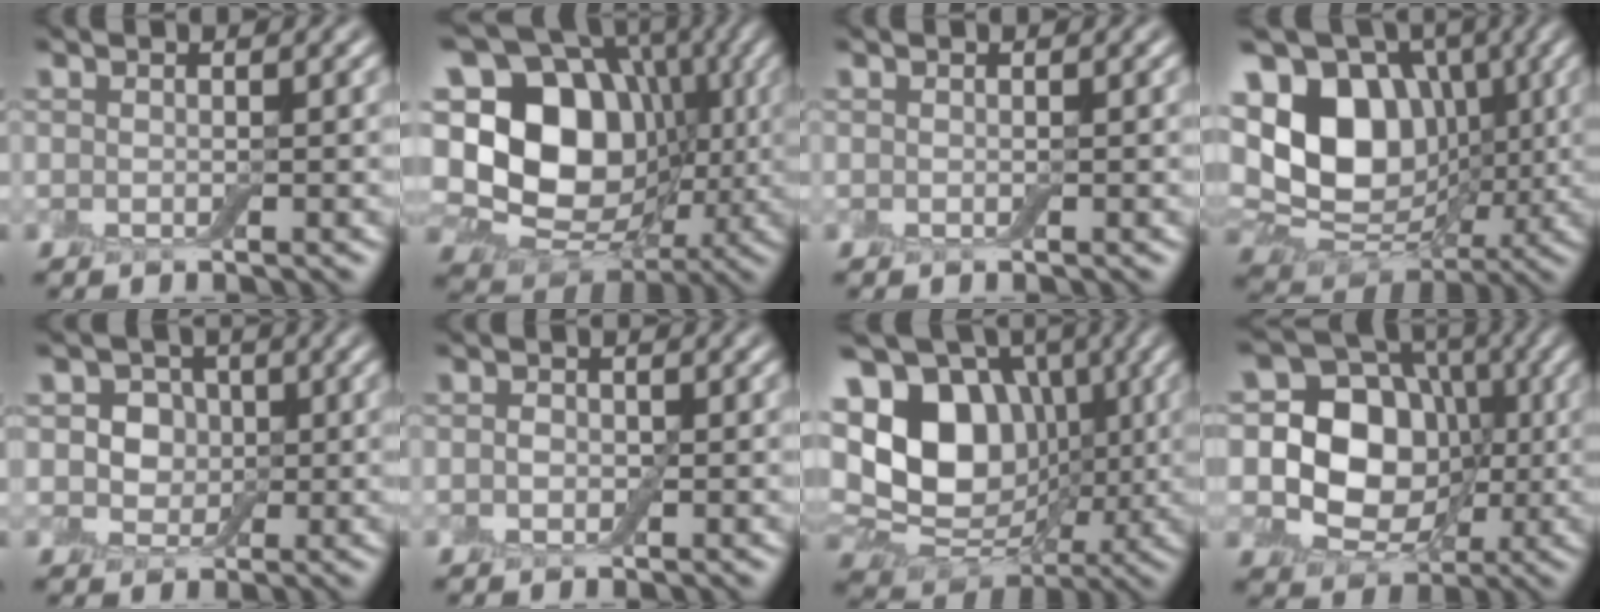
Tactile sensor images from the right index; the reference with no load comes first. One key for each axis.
{"total": 19.0, "fx": 1.4, "fy": 15.4, "fz": 11.1, "tx": -0.217, "ty": 0.034, "tz": 0.026}
{"total": 0.0}
{"total": 11.6, "fx": 1.9, "fy": 8.7, "fz": 7.4, "tx": -0.139, "ty": -0.002, "tz": 0.021}
{"total": 4.1, "fx": 0.8, "fy": 3.5, "fz": 2.0, "tx": -0.024, "ty": 0.008, "tz": -0.005}
{"total": 1.2, "fx": 0.0, "fy": 1.0, "fz": 0.7, "tx": -0.008, "ty": 0.000, "tz": -0.009}
{"total": 12.9, "fx": 1.9, "fy": 9.9, "fz": 8.0, "tx": -0.147, "ty": 0.008, "tz": 0.030}
{"total": 14.8, "fx": 1.5, "fy": 12.0, "fz": 8.5, "tx": -0.162, "ty": 0.043, "tz": 0.007}